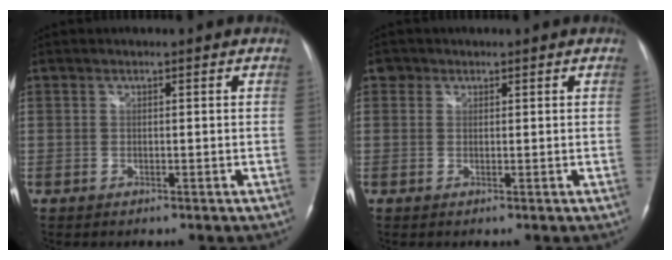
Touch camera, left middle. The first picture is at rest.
{"total": 1.3, "force": [0.7, 1.1, 0.1], "torque": [0.008, 0.004, 0.007]}